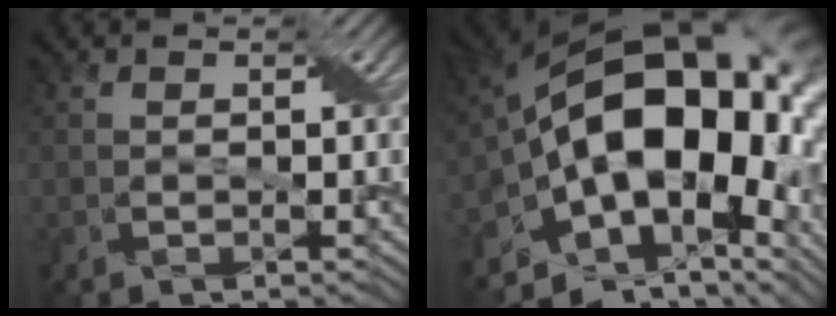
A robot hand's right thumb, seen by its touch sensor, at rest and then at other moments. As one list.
[{"total": 19.7, "force": [-1.8, 12.6, 15.0], "torque": [-0.243, -0.026, -0.016]}]